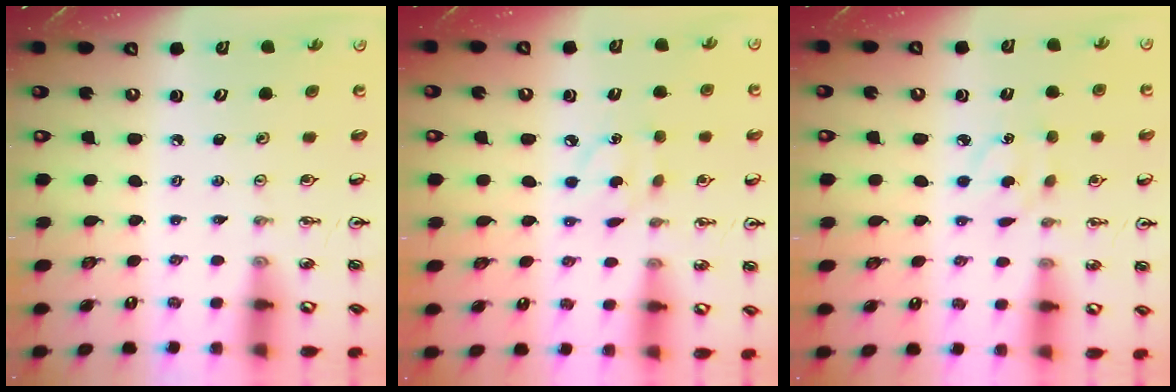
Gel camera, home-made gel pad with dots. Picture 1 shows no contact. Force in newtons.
{"total": 4.1, "press": 4.1, "slide": 0.6}
{"total": 4.6, "press": 4.6, "slide": 0.5}